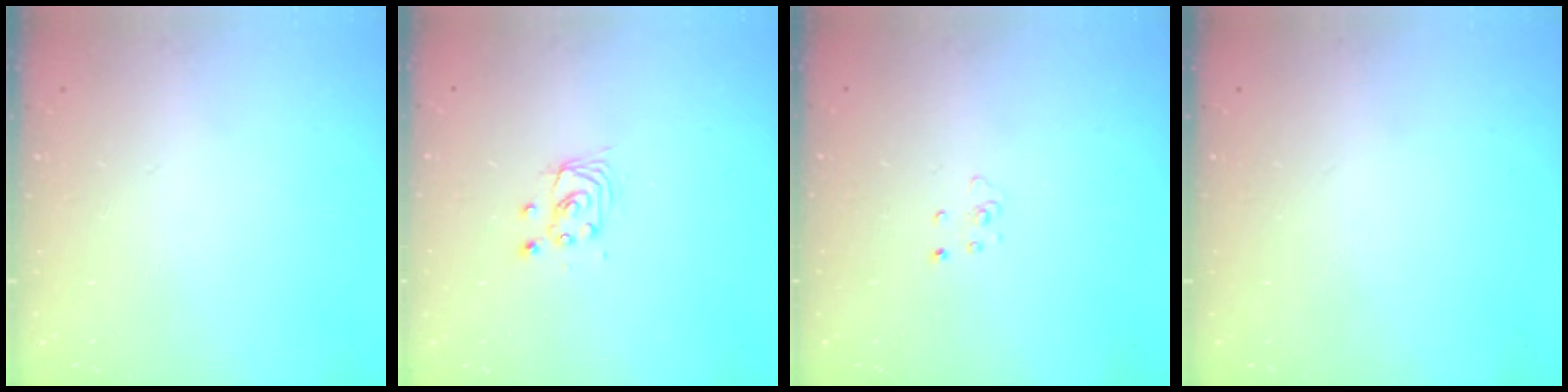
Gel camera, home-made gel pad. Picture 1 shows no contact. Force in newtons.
{"total": 2.7, "press": 2.7, "slide": 0.2}
{"total": 2.3, "press": 2.3, "slide": 0.2}
{"total": 0.0}